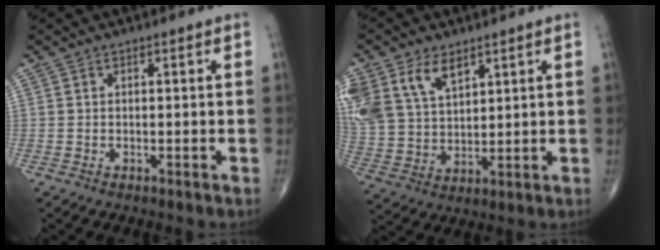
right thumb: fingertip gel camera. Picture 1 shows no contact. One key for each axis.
{"total": 15.9, "fx": 8.1, "fy": 10.1, "fz": 9.2, "tx": -0.198, "ty": -0.008, "tz": 0.164}